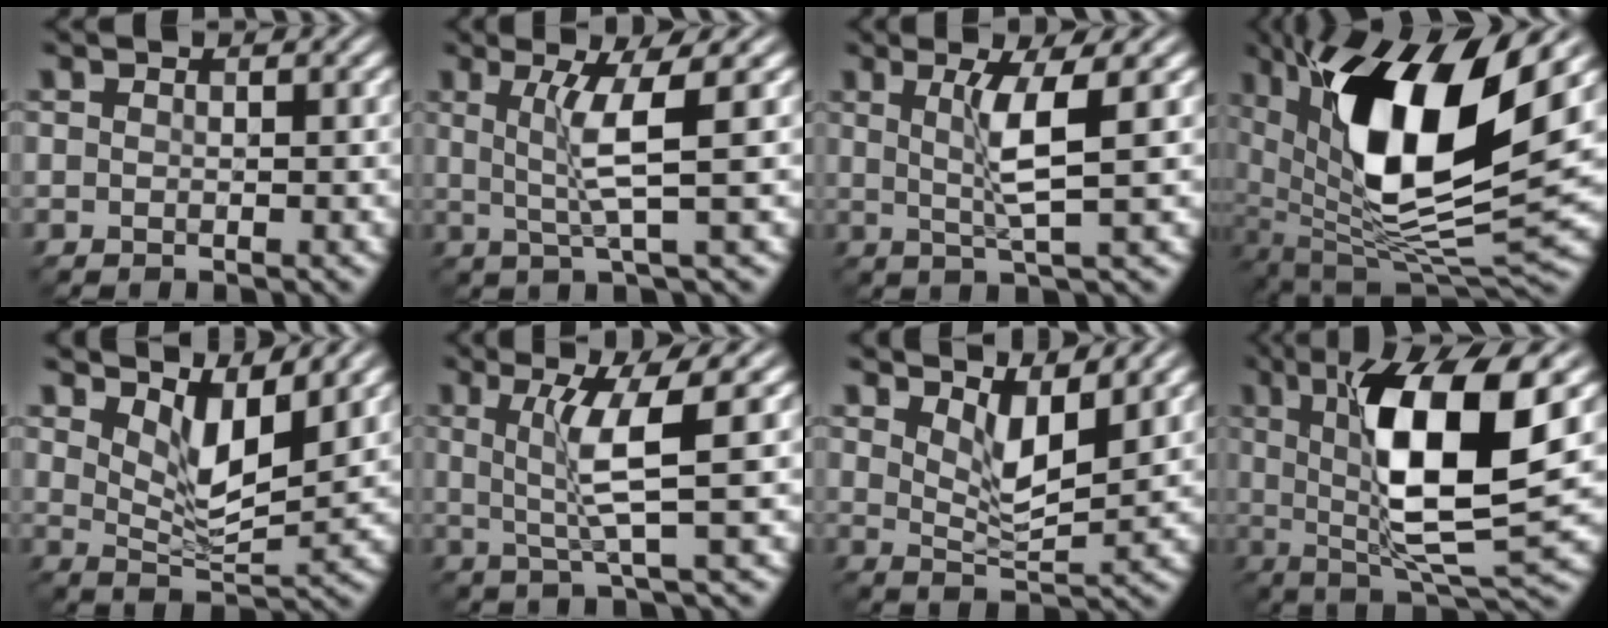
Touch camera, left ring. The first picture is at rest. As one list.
[{"total": 3.7, "force": [1.0, 0.2, 3.6], "torque": [-0.073, 0.002, 0.022]}, {"total": 3.5, "force": [1.0, 0.2, 3.4], "torque": [-0.067, 0.000, 0.021]}, {"total": 13.4, "force": [4.5, 4.6, 11.8], "torque": [-0.221, -0.009, 0.085]}, {"total": 4.3, "force": [2.7, 1.3, 3.1], "torque": [-0.064, -0.013, 0.050]}, {"total": 4.3, "force": [1.1, 0.3, 4.2], "torque": [-0.081, 0.003, 0.026]}, {"total": 3.5, "force": [2.3, 0.9, 2.5], "torque": [-0.053, -0.011, 0.043]}, {"total": 11.0, "force": [2.2, 2.5, 10.4], "torque": [-0.170, -0.001, 0.046]}]